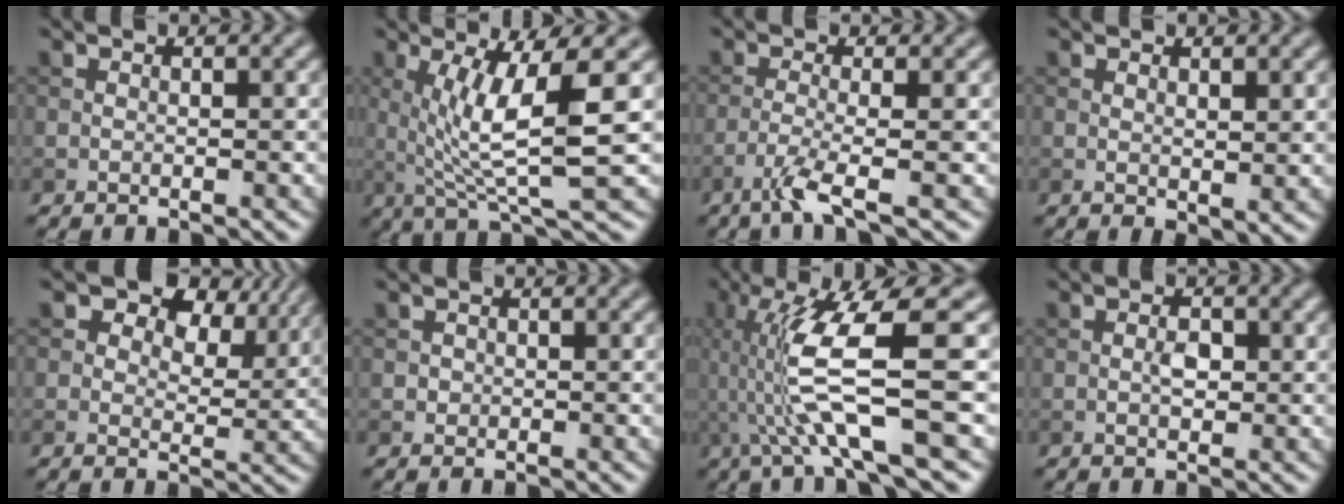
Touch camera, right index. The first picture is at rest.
{"total": 7.1, "force": [1.3, 1.3, 6.8], "torque": [-0.118, -0.007, 0.028]}
{"total": 3.3, "force": [-1.8, 0.4, 2.7], "torque": [-0.052, 0.001, -0.052]}
{"total": 1.6, "force": [0.8, 0.5, 1.4], "torque": [-0.022, -0.006, 0.018]}
{"total": 7.2, "force": [4.2, 4.2, 4.1], "torque": [-0.057, 0.000, 0.061]}
{"total": 0.7, "force": [0.0, 0.7, 0.1], "torque": [0.003, -0.002, -0.001]}
{"total": 8.3, "force": [-0.1, 1.6, 8.1], "torque": [-0.148, -0.003, 0.002]}
{"total": 1.6, "force": [-0.1, 0.9, 1.3], "torque": [-0.023, 0.003, -0.003]}